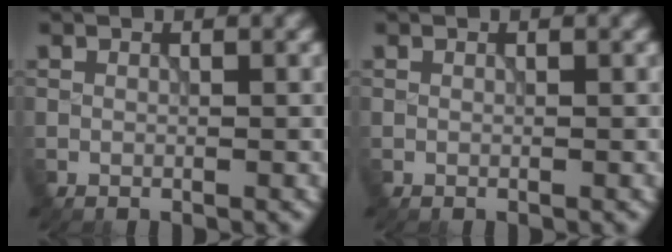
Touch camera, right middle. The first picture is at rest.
{"total": 0.0}